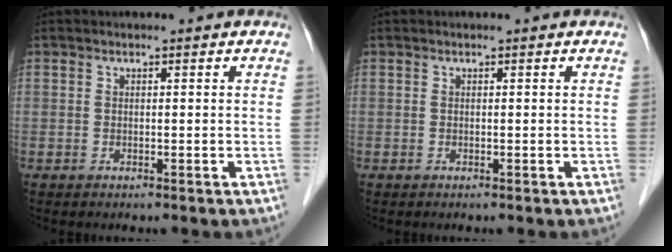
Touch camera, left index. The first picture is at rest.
{"total": 0.0}